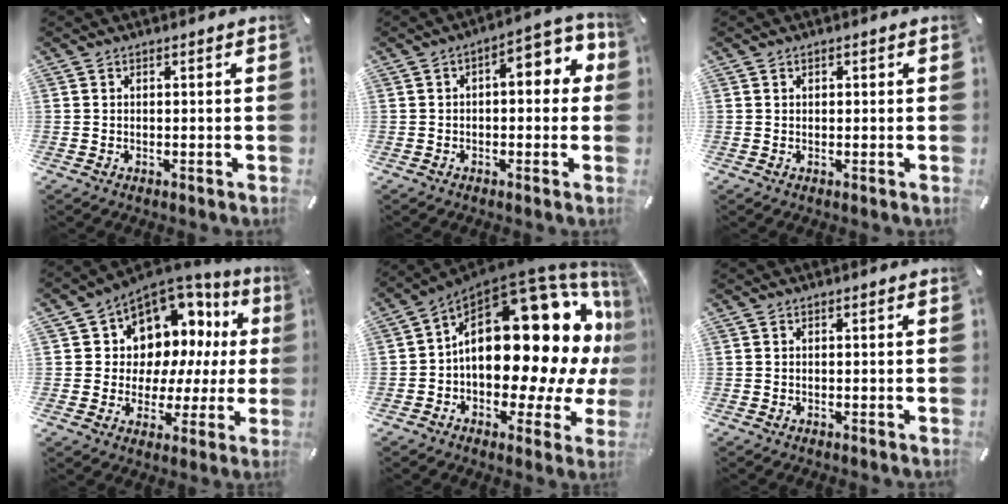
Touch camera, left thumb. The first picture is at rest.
{"total": 8.6, "force": [1.4, 4.3, 7.3], "torque": [-0.092, -0.012, 0.014]}
{"total": 0.7, "force": [0.2, 0.6, 0.2], "torque": [-0.004, 0.003, 0.003]}
{"total": 10.3, "force": [5.7, 8.0, 3.1], "torque": [-0.048, -0.074, 0.104]}
{"total": 28.5, "force": [4.5, 15.2, 23.7], "torque": [-0.344, -0.061, 0.086]}
{"total": 0.0}